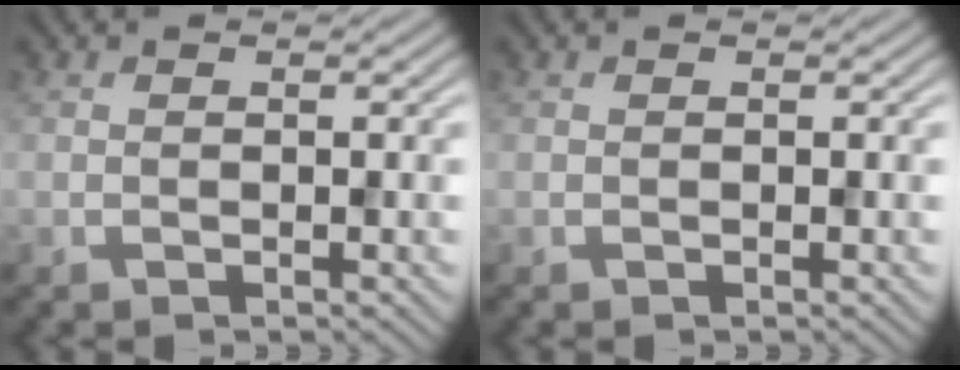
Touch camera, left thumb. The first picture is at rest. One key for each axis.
{"total": 0.0}